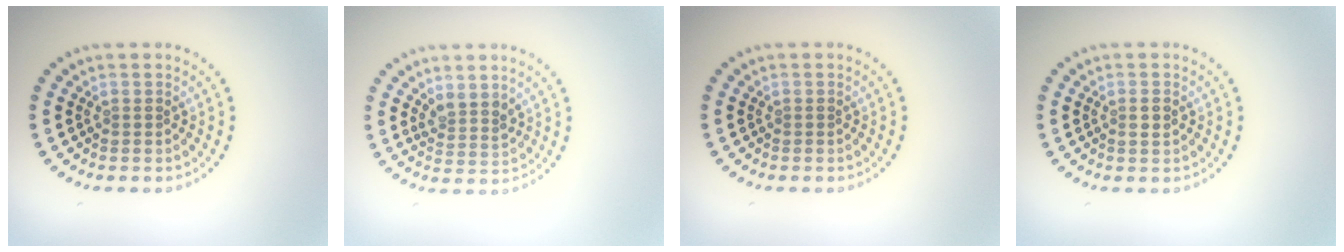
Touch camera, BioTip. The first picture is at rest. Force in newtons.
{"total": 2.1, "press": 1.7, "slide": 1.2}
{"total": 0.0}
{"total": 1.0, "press": 0.9, "slide": 0.5}